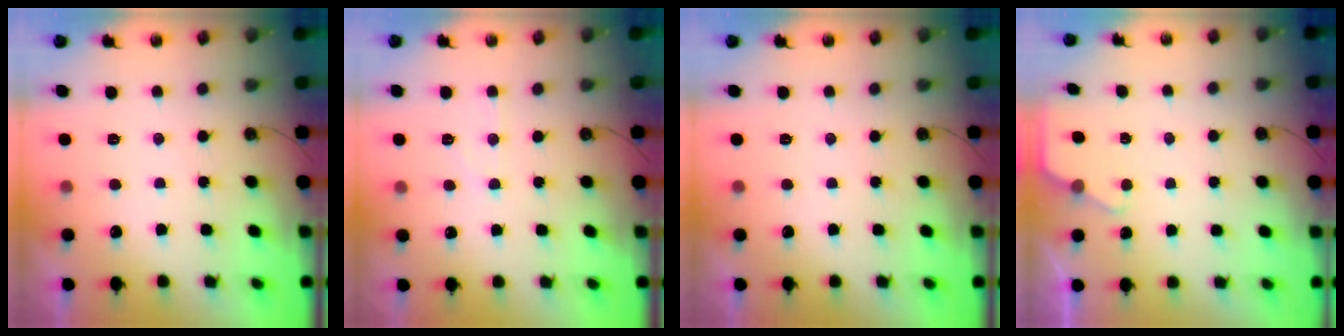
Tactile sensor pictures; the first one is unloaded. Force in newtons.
{"total": 6.1, "press": 6.0, "slide": 0.9}
{"total": 0.0}
{"total": 2.2, "press": 2.2, "slide": 0.3}